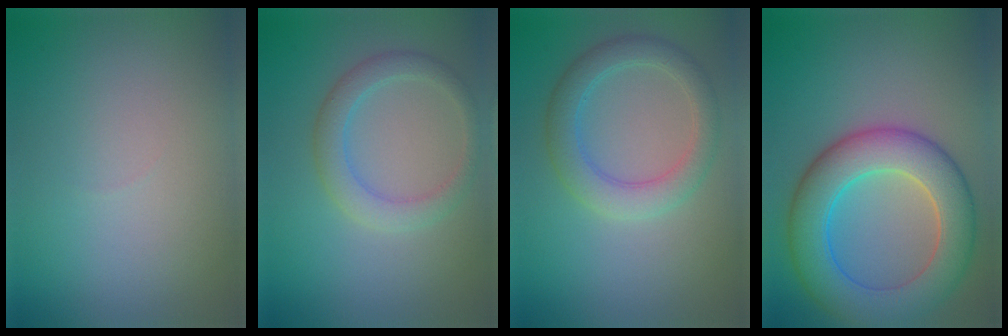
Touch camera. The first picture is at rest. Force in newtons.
{"total": 2.9, "press": 2.9, "slide": 0.3}
{"total": 3.7, "press": 3.7, "slide": 0.3}
{"total": 8.7, "press": 8.7, "slide": 0.4}